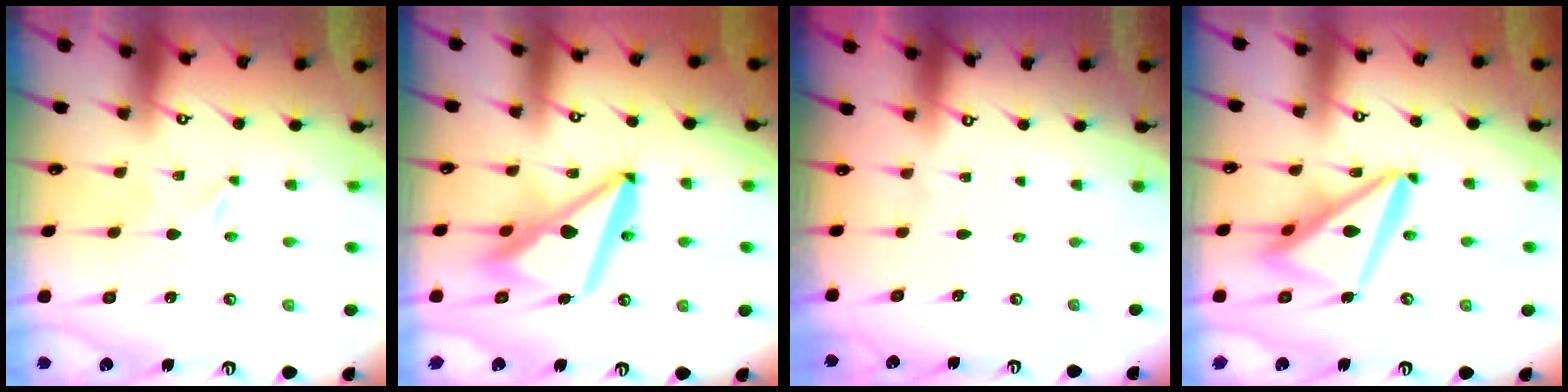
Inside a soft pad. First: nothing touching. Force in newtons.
{"total": 15.2, "press": 15.1, "slide": 1.7}
{"total": 0.0}
{"total": 16.5, "press": 16.4, "slide": 1.9}